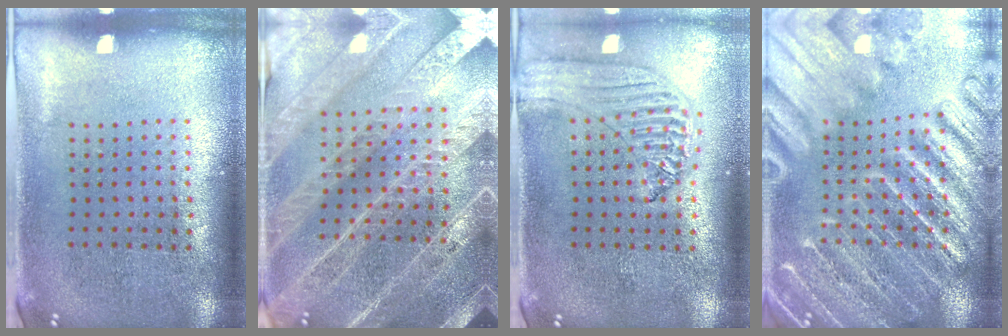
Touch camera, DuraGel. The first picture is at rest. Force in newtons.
{"total": 4.3, "press": 3.9, "slide": 1.8}
{"total": 1.3, "press": 1.2, "slide": 0.2}
{"total": 6.3, "press": 6.2, "slide": 0.9}